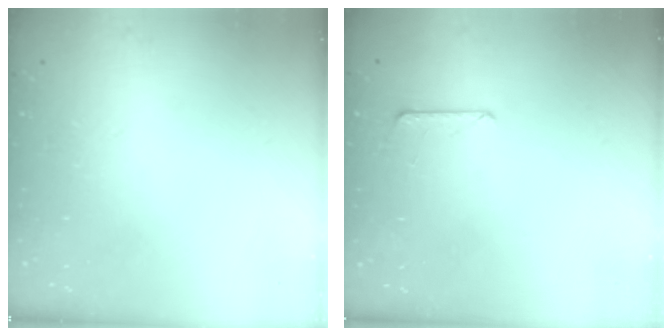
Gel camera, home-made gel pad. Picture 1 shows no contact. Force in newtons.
{"total": 5.4, "press": 5.3, "slide": 0.5}